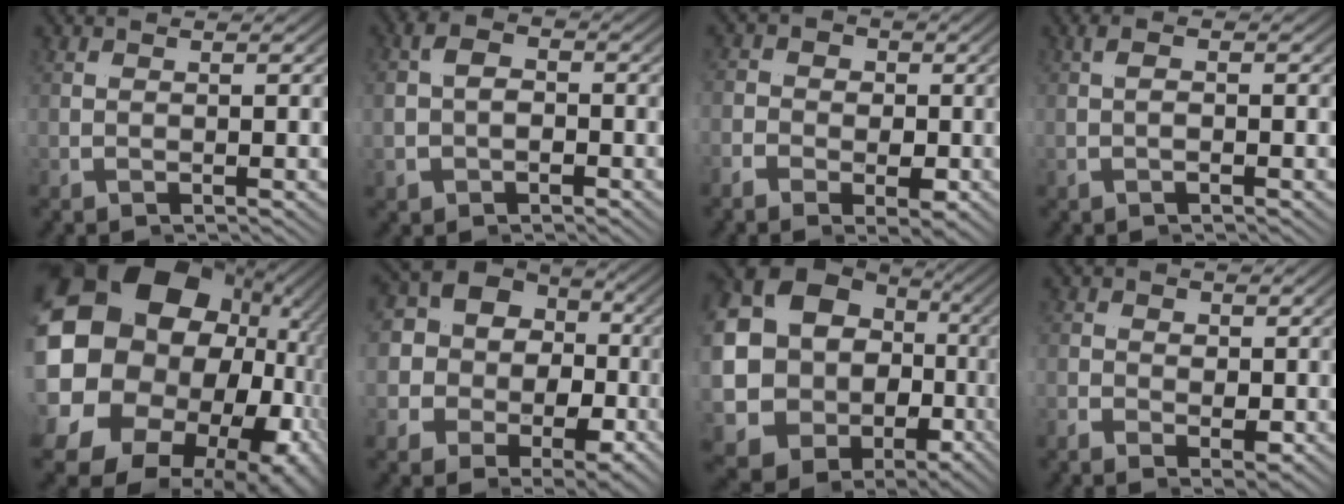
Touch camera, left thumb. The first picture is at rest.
{"total": 2.0, "force": [-0.4, 1.9, 0.6], "torque": [-0.020, -0.006, -0.010]}
{"total": 4.2, "force": [0.8, 3.4, 2.3], "torque": [-0.031, 0.017, -0.012]}
{"total": 0.7, "force": [-0.4, -0.5, 0.2], "torque": [-0.013, 0.004, -0.014]}
{"total": 25.0, "force": [1.4, 16.5, 18.7], "torque": [-0.335, -0.014, 0.016]}
{"total": 13.0, "force": [2.0, 10.1, 7.9], "torque": [-0.157, 0.012, 0.009]}
{"total": 16.6, "force": [-0.4, 12.2, 11.3], "torque": [-0.237, -0.045, -0.008]}
{"total": 0.7, "force": [0.7, 0.1, -0.2], "torque": [0.000, 0.016, -0.007]}